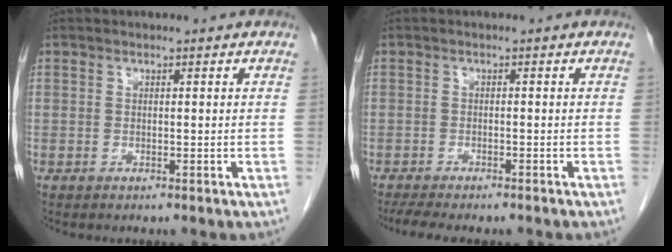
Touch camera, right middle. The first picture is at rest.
{"total": 7.0, "force": [-5.9, 1.4, 3.4], "torque": [-0.054, -0.009, -0.086]}